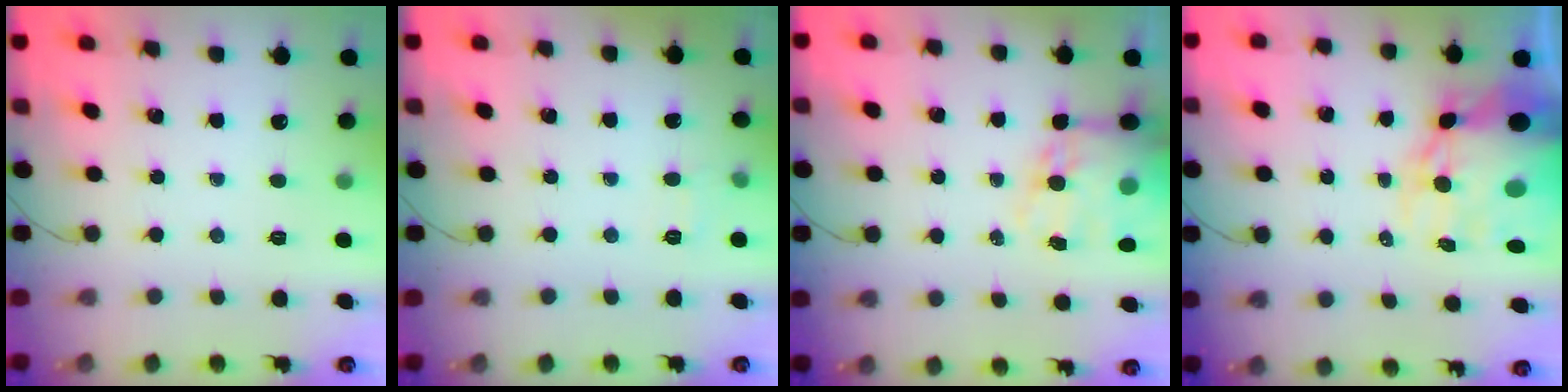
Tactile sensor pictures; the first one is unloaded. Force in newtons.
{"total": 2.7, "press": 2.2, "slide": 1.6}
{"total": 15.3, "press": 14.8, "slide": 3.9}
{"total": 18.9, "press": 18.4, "slide": 4.6}